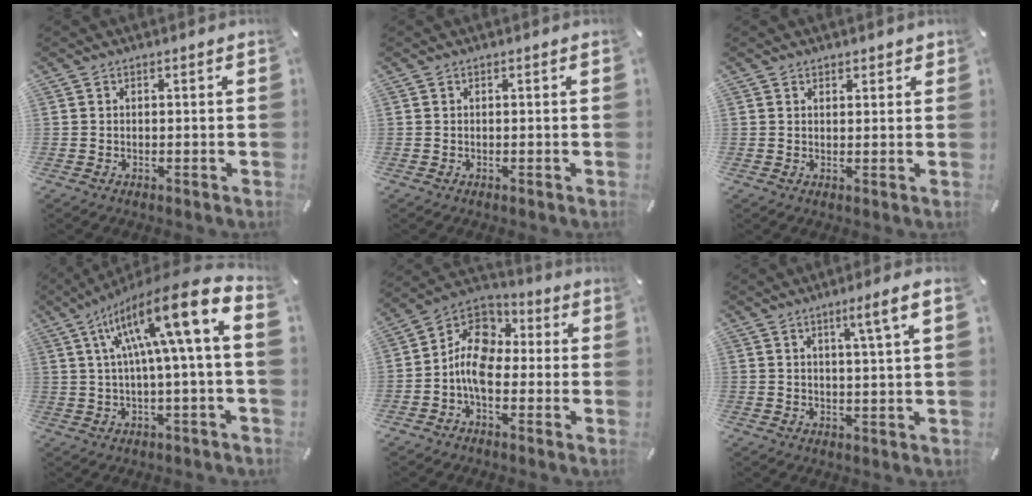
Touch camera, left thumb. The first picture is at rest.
{"total": 0.0}
{"total": 1.5, "force": [1.1, 1.1, 0.2], "torque": [0.002, -0.001, 0.018]}
{"total": 18.2, "force": [6.2, 2.6, 16.9], "torque": [-0.310, -0.036, 0.085]}
{"total": 10.2, "force": [-2.9, 7.0, 6.8], "torque": [-0.157, 0.010, -0.058]}
{"total": 6.3, "force": [2.9, 0.1, 5.6], "torque": [-0.097, -0.005, 0.043]}